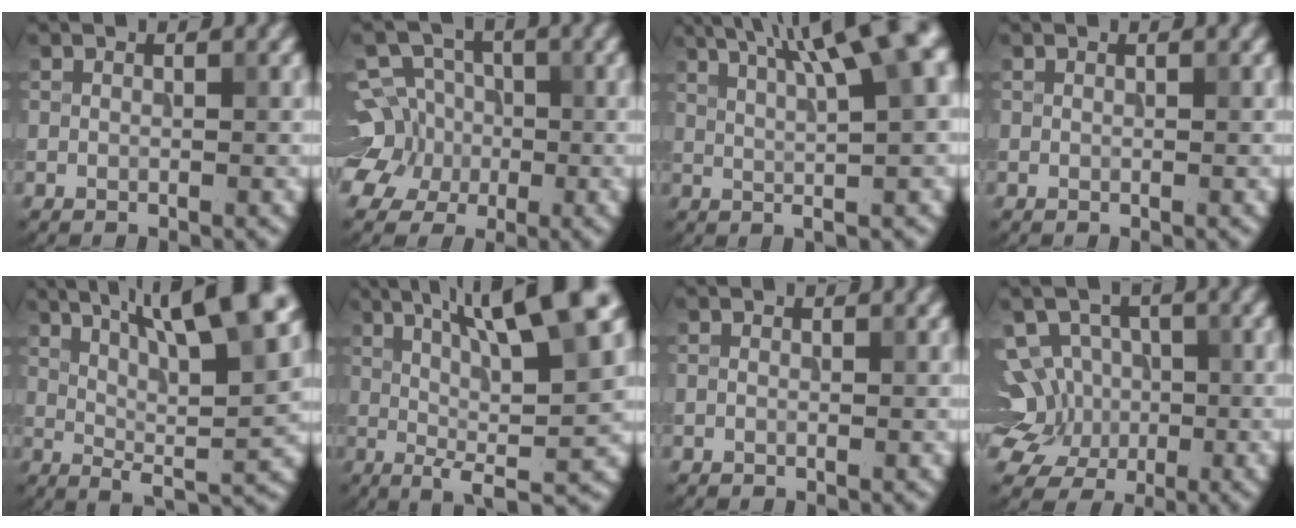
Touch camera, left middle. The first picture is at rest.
{"total": 9.1, "force": [-1.1, 8.1, 3.8], "torque": [-0.073, 0.023, -0.058]}
{"total": 11.6, "force": [4.5, 2.8, 10.3], "torque": [-0.096, 0.036, 0.052]}
{"total": 0.0}
{"total": 11.8, "force": [5.5, 2.5, 10.1], "torque": [-0.137, 0.012, 0.086]}
{"total": 11.8, "force": [2.7, 2.3, 11.3], "torque": [-0.150, 0.013, 0.041]}
{"total": 0.0}
{"total": 7.3, "force": [0.6, 6.3, 3.7], "torque": [-0.053, 0.034, -0.021]}